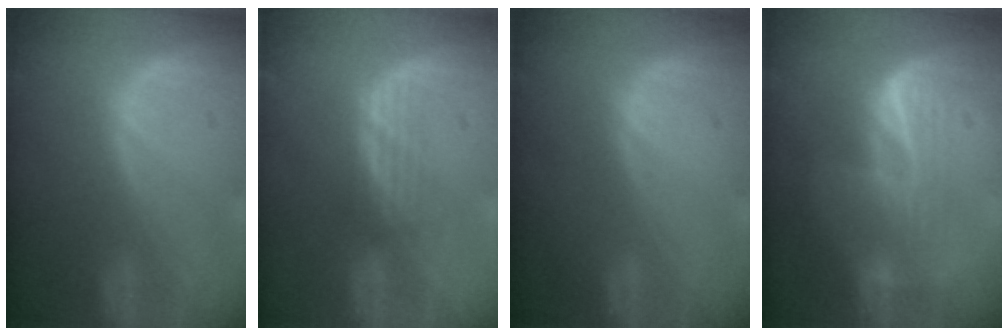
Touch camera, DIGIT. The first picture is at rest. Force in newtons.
{"total": 2.4, "press": 2.3, "slide": 0.6}
{"total": 0.0}
{"total": 5.9, "press": 5.4, "slide": 2.3}